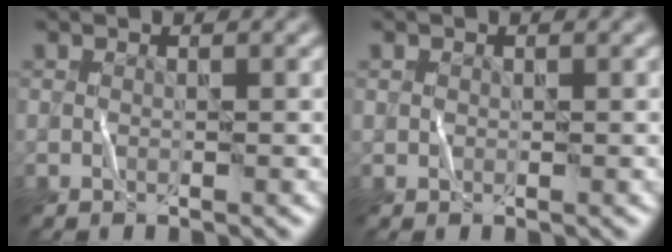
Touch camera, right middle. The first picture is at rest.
{"total": 0.0}